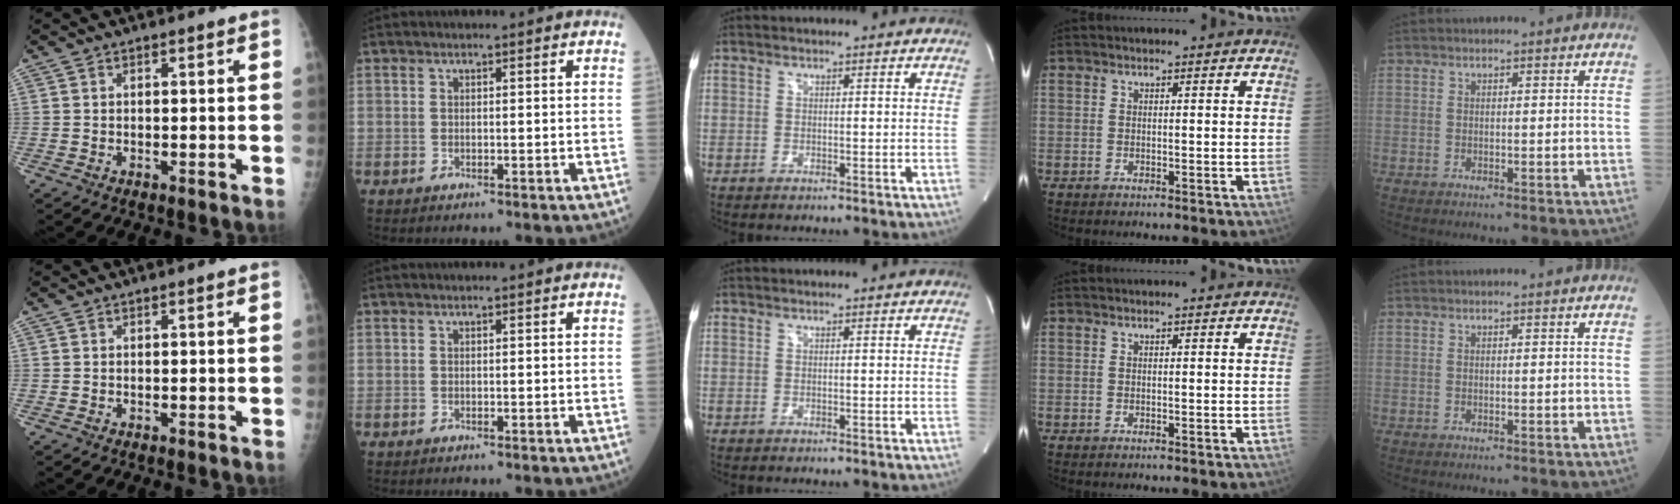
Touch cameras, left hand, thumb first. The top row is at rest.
{}